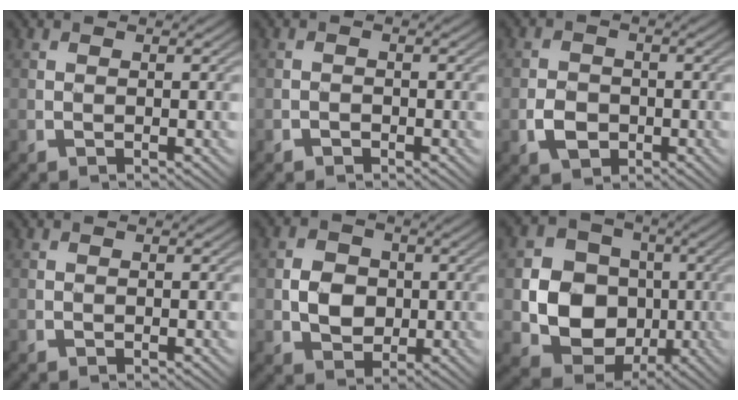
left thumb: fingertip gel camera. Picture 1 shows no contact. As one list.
[{"total": 0.7, "force": [-0.6, 0.5, 0.2], "torque": [-0.001, -0.002, -0.011]}, {"total": 3.4, "force": [-1.2, 2.6, 1.8], "torque": [-0.034, -0.004, -0.023]}, {"total": 0.0}, {"total": 4.7, "force": [-0.2, 3.9, 2.5], "torque": [-0.051, -0.002, -0.012]}, {"total": 11.1, "force": [-1.2, 9.4, 5.8], "torque": [-0.123, -0.015, -0.039]}]